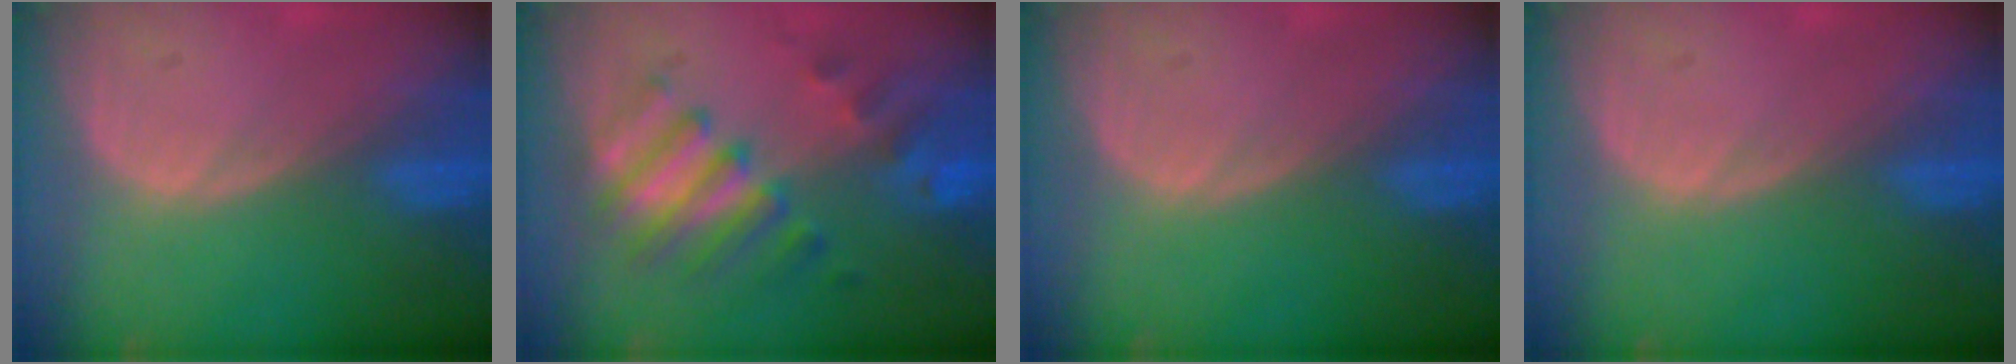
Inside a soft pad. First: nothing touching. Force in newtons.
{"total": 7.9, "press": 7.6, "slide": 1.9}
{"total": 0.0}
{"total": 0.0}